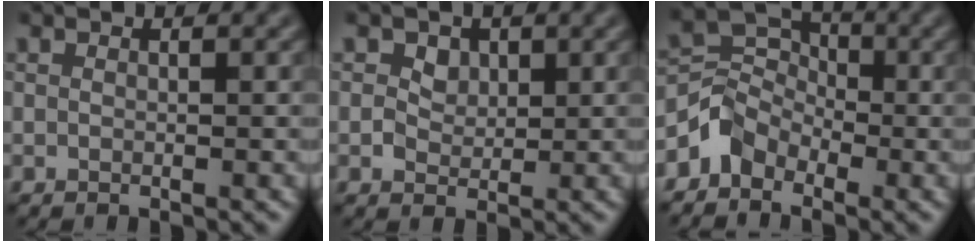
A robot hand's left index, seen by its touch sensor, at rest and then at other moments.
{"total": 1.6, "force": [0.5, 1.4, 0.6], "torque": [-0.017, -0.007, 0.008]}
{"total": 3.4, "force": [-2.4, 2.3, 0.8], "torque": [-0.016, 0.009, -0.057]}